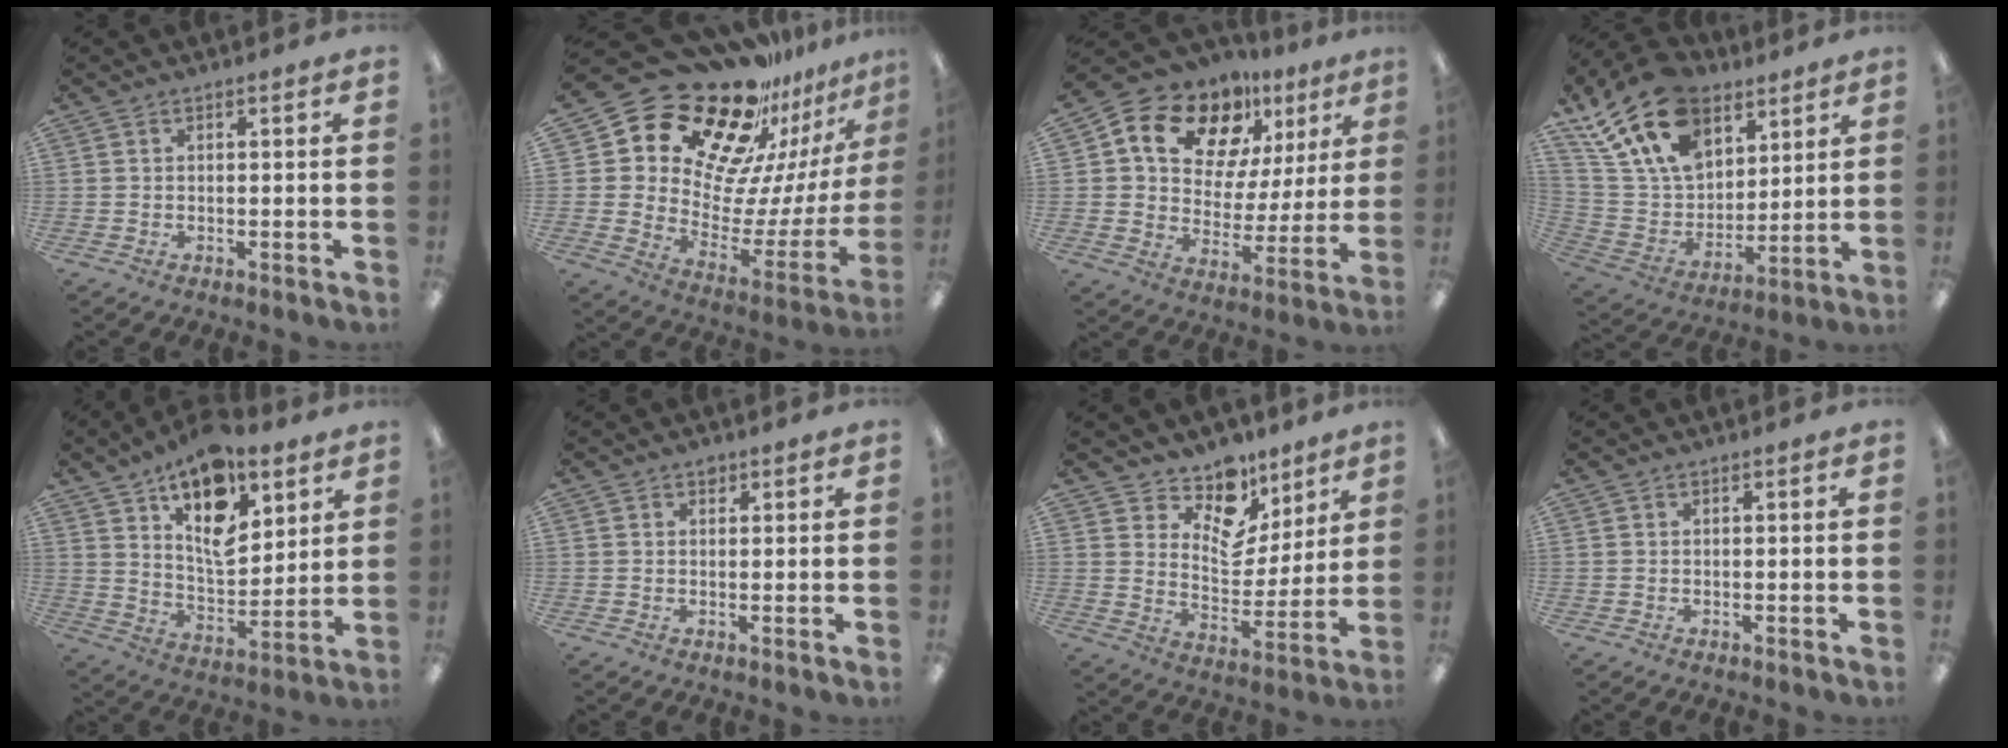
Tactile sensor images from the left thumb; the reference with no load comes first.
{"total": 23.9, "force": [18.8, 11.8, 8.8], "torque": [-0.143, -0.158, 0.344]}
{"total": 15.6, "force": [10.4, 9.7, 6.4], "torque": [-0.124, -0.062, 0.190]}
{"total": 20.8, "force": [12.8, 12.9, 10.2], "torque": [-0.217, -0.056, 0.238]}
{"total": 16.7, "force": [10.4, 8.3, 10.1], "torque": [-0.147, -0.053, 0.179]}
{"total": 1.3, "force": [0.8, 0.9, 0.4], "torque": [-0.001, -0.001, 0.013]}
{"total": 10.8, "force": [8.3, 6.4, 2.7], "torque": [-0.056, -0.071, 0.159]}
{"total": 0.0}